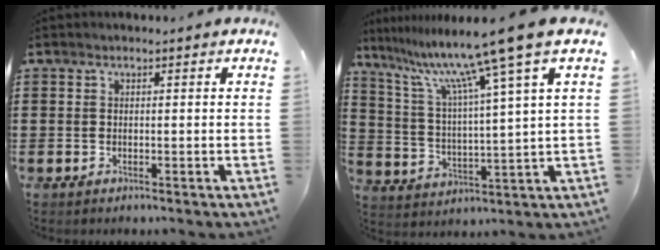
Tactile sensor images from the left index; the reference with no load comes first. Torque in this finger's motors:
{"motor_torque": [0.64, -1.03, 1.06, 0.21]}